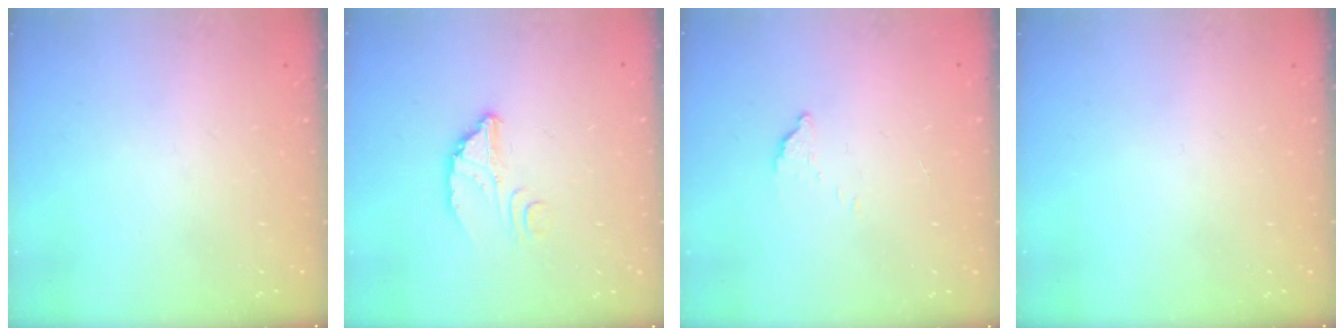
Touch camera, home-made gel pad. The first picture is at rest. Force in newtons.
{"total": 3.6, "press": 3.6, "slide": 0.1}
{"total": 2.8, "press": 2.7, "slide": 0.3}
{"total": 0.0}